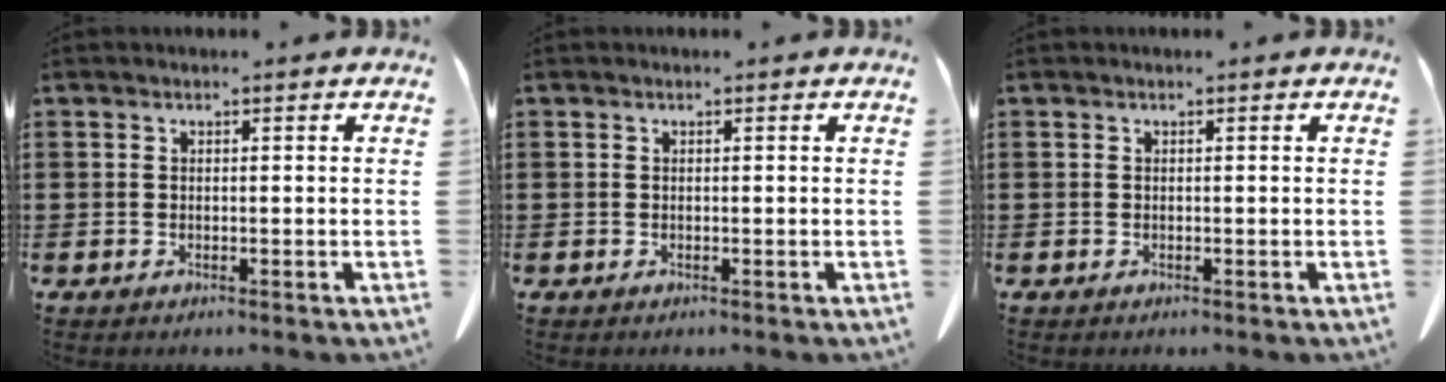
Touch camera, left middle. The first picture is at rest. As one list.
[{"total": 0.0}, {"total": 0.0}]